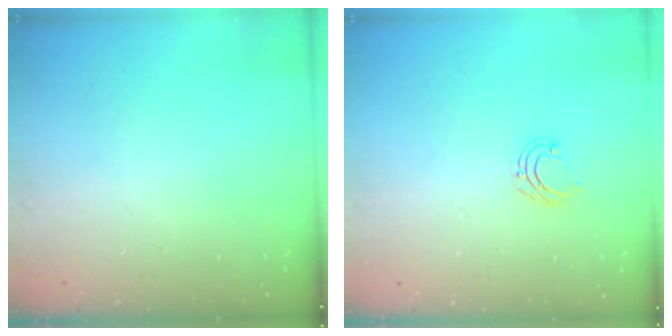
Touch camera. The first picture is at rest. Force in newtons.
{"total": 4.6, "press": 4.5, "slide": 0.5}